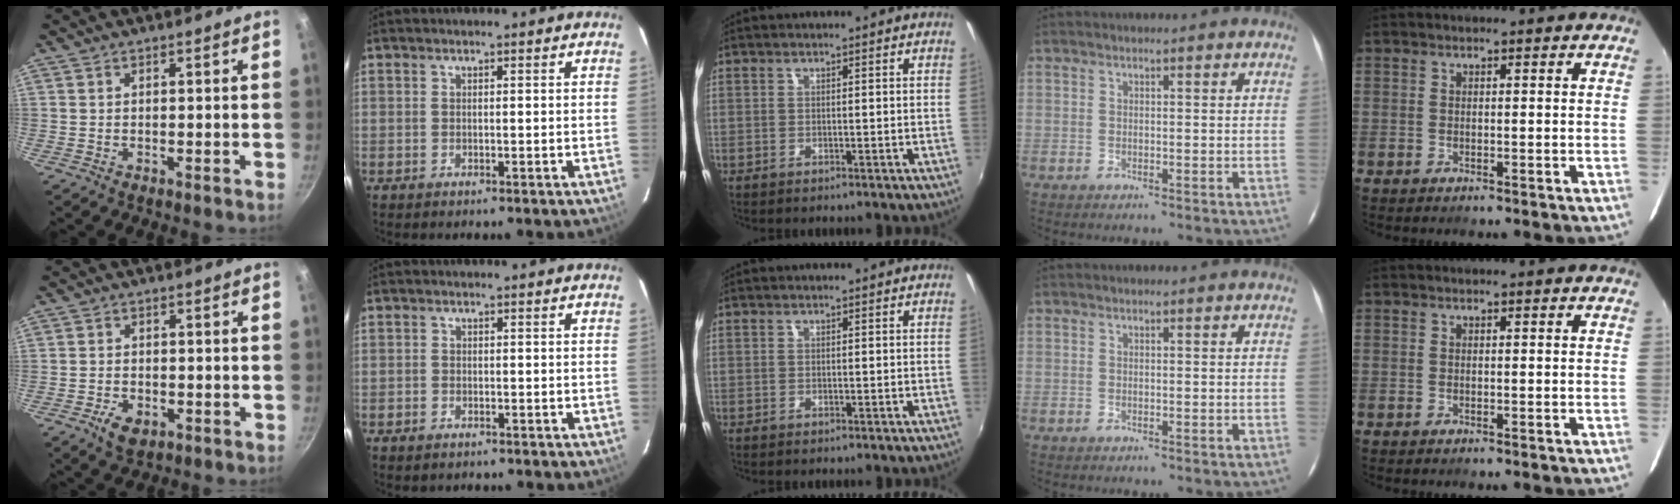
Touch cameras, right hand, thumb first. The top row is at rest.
{"thumb": {"total": 4.7, "force": [-2.1, 2.8, 3.1], "torque": [-0.053, 0.008, -0.031]}, "index": {"total": 1.5, "force": [-1.1, 0.9, 0.3], "torque": [-0.008, 0.001, -0.018]}}